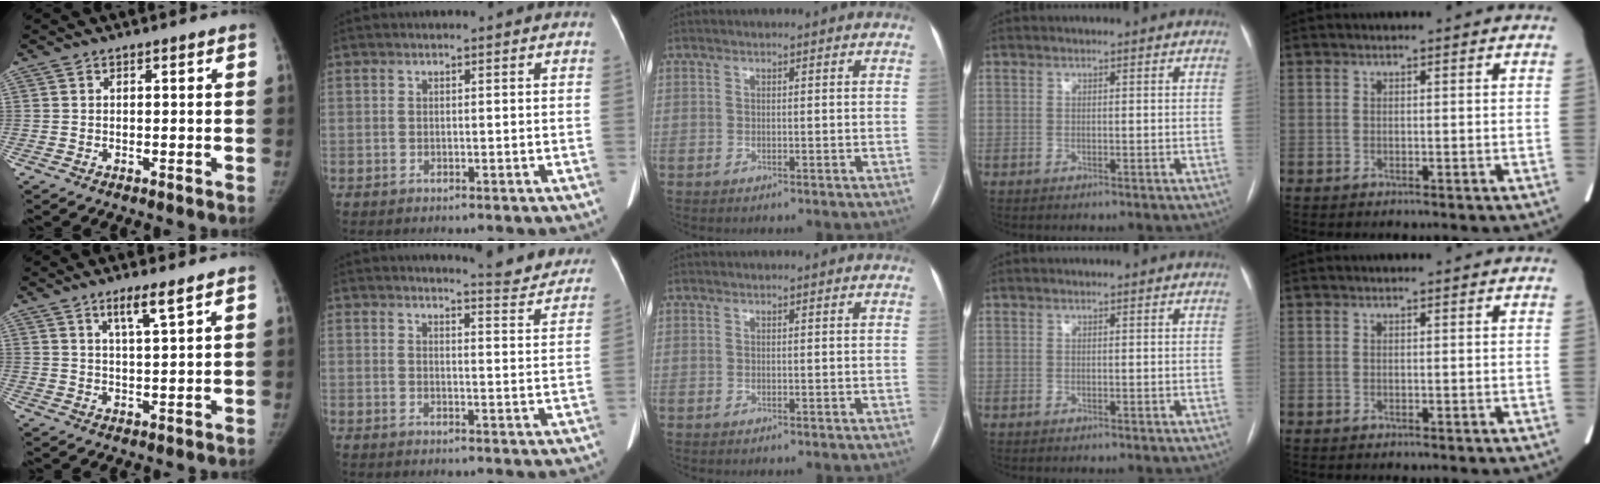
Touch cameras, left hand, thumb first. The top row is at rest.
{"thumb": {"total": 4.7, "force": [2.9, 0.2, 3.6], "torque": [-0.067, -0.021, 0.056]}, "index": {"total": 8.9, "force": [8.7, 0.7, 1.7], "torque": [-0.012, -0.028, 0.089]}}